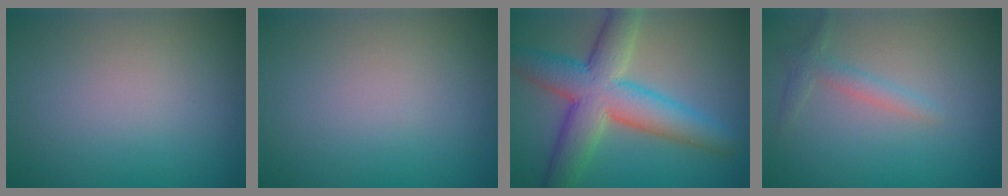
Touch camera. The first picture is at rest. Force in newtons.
{"total": 0.0}
{"total": 8.7, "press": 8.7, "slide": 0.5}
{"total": 1.6, "press": 1.6, "slide": 0.1}